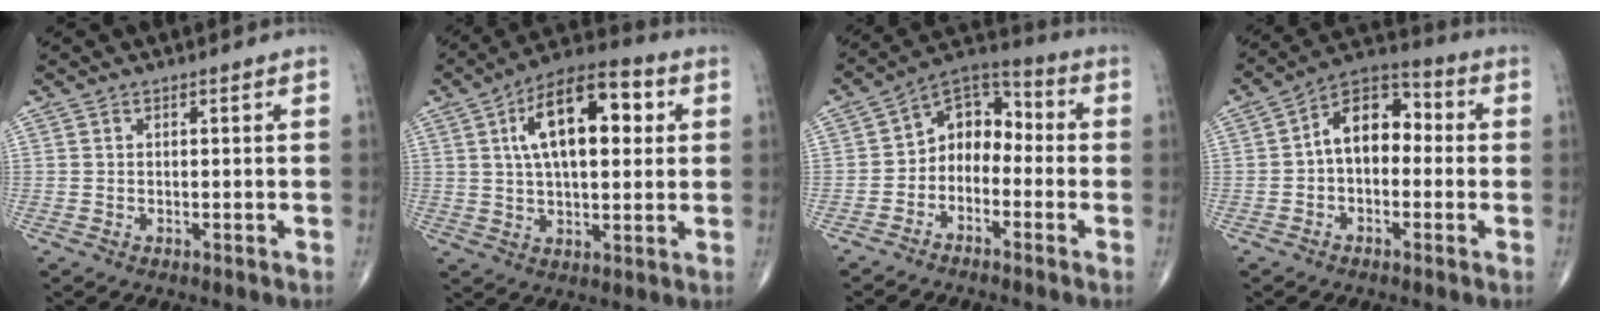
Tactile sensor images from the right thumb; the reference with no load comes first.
{"total": 16.7, "force": [4.3, 7.9, 14.1], "torque": [-0.209, 0.014, 0.064]}
{"total": 9.1, "force": [-2.3, 6.8, 5.6], "torque": [-0.058, 0.055, -0.060]}
{"total": 10.8, "force": [-0.2, 7.1, 8.2], "torque": [-0.103, 0.039, -0.020]}